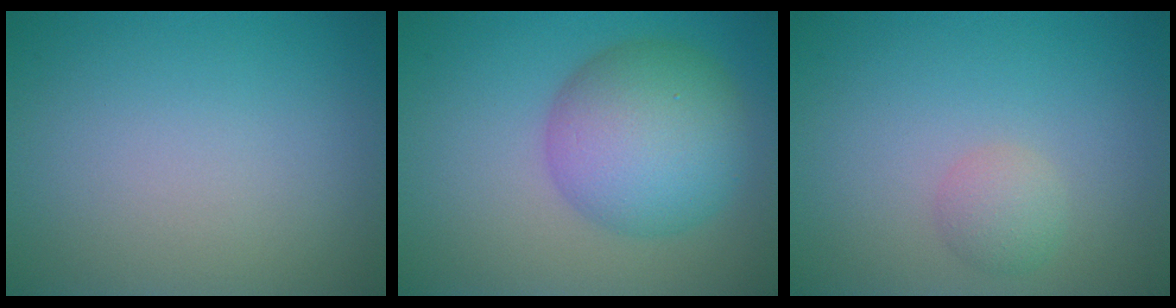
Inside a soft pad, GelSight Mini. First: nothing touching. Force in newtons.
{"total": 8.1, "press": 8.1, "slide": 0.2}
{"total": 1.7, "press": 1.7, "slide": 0.1}